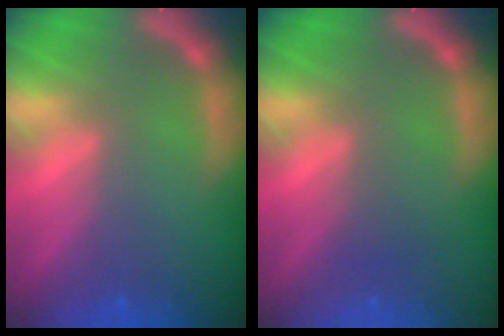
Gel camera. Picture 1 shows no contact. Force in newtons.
{"total": 1.0}